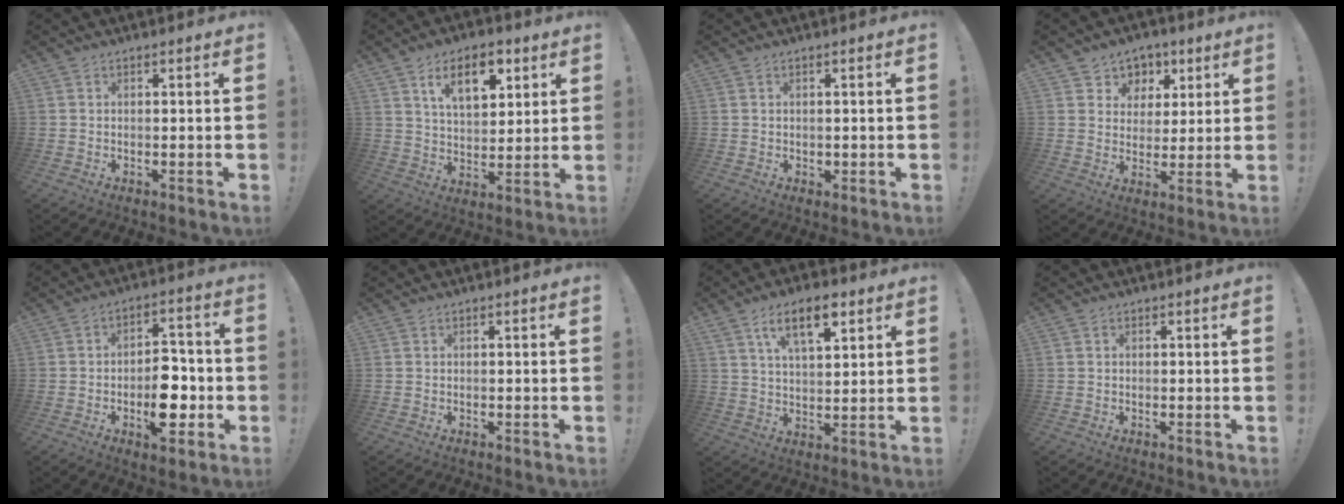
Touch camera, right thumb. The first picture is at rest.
{"total": 12.3, "force": [6.3, 6.6, 8.1], "torque": [-0.132, -0.011, 0.115]}
{"total": 0.9, "force": [0.3, 0.8, 0.2], "torque": [0.004, 0.000, 0.004]}
{"total": 6.7, "force": [2.9, 6.1, 0.6], "torque": [-0.003, -0.028, 0.058]}
{"total": 12.3, "force": [-3.7, 6.9, 9.6], "torque": [-0.133, 0.016, -0.059]}
{"total": 0.0}
{"total": 10.8, "force": [5.9, 4.7, 7.9], "torque": [-0.127, -0.010, 0.102]}
{"total": 0.0}